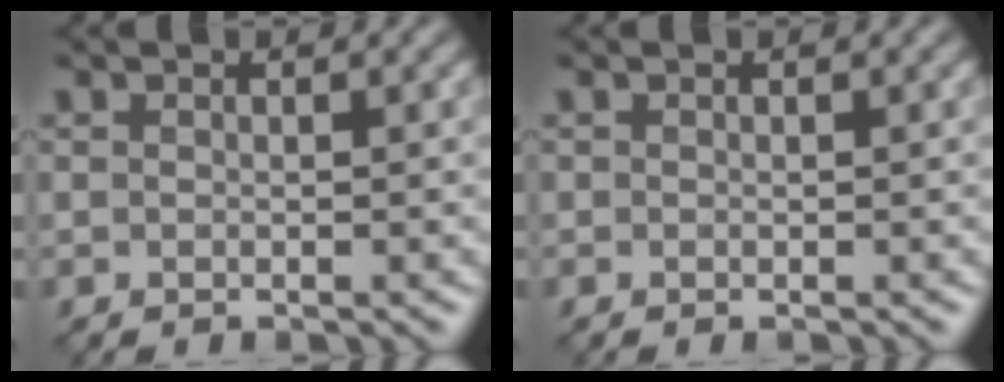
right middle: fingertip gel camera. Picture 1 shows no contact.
{"total": 0.0}